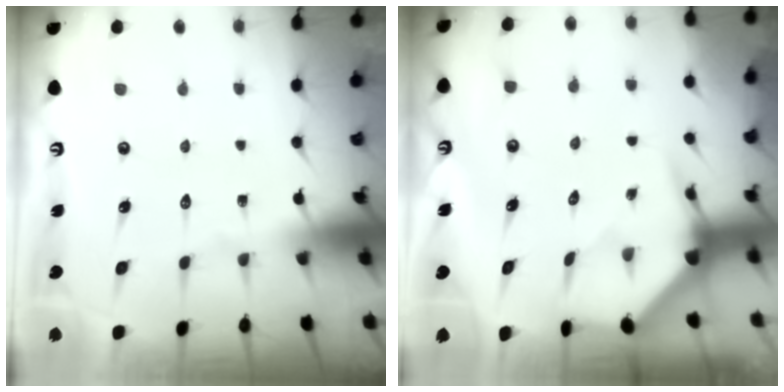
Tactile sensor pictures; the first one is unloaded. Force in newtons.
{"total": 4.1, "press": 4.1, "slide": 0.4}